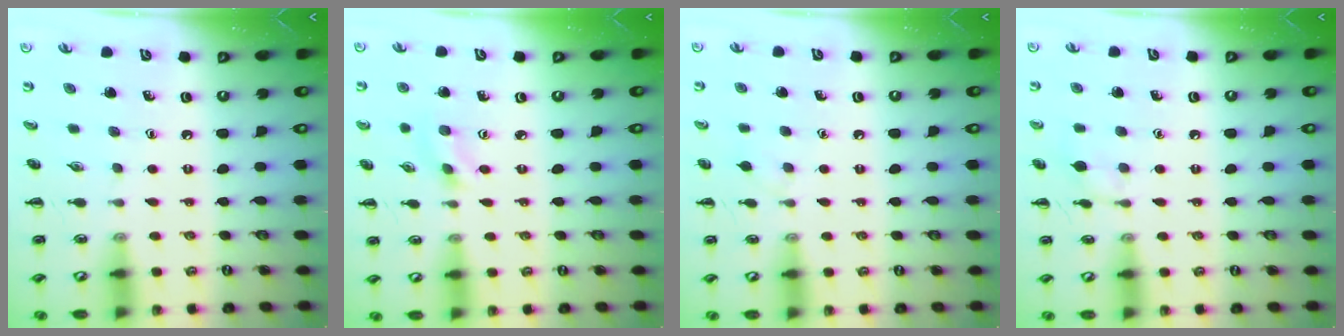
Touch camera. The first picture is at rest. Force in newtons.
{"total": 1.9, "press": 1.7, "slide": 0.8}
{"total": 3.7, "press": 3.4, "slide": 1.5}
{"total": 5.8, "press": 5.5, "slide": 2.0}